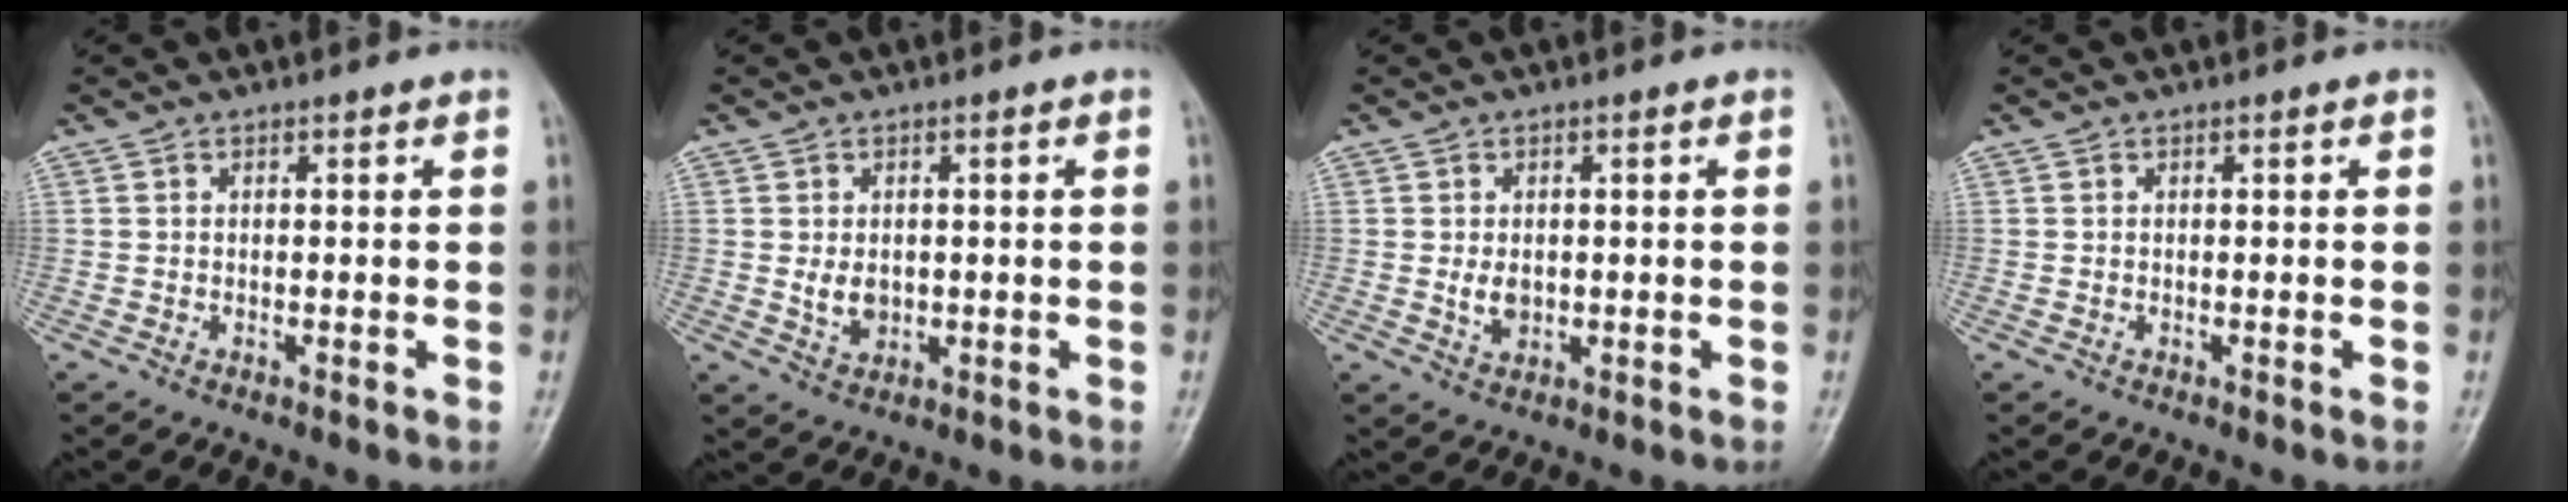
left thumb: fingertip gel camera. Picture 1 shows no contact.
{"total": 3.4, "force": [-0.1, 2.6, 2.2], "torque": [-0.026, -0.005, 0.006]}
{"total": 2.8, "force": [-0.1, 2.1, 1.9], "torque": [-0.026, -0.002, 0.003]}
{"total": 0.0}